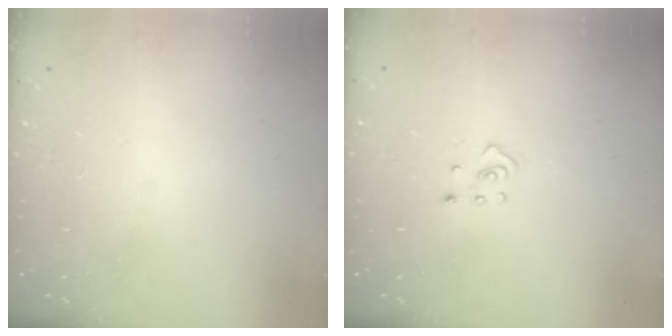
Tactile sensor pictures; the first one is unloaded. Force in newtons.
{"total": 2.4, "press": 2.3, "slide": 0.4}